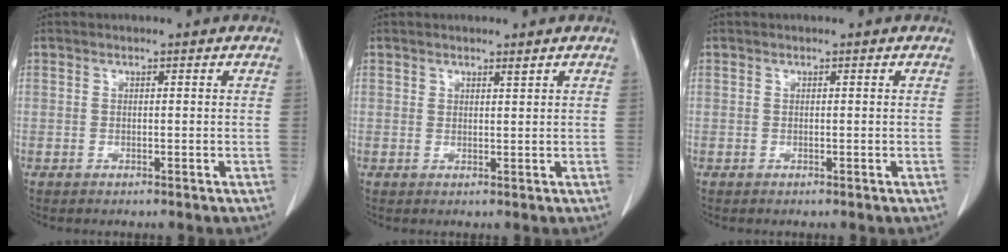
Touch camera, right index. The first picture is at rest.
{"total": 1.1, "force": [0.9, 0.4, 0.4], "torque": [-0.009, -0.001, 0.017]}
{"total": 0.0}